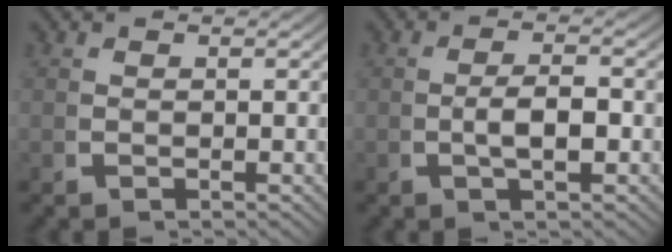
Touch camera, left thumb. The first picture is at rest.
{"total": 3.1, "force": [-0.6, 1.4, 2.7], "torque": [-0.053, -0.004, -0.008]}